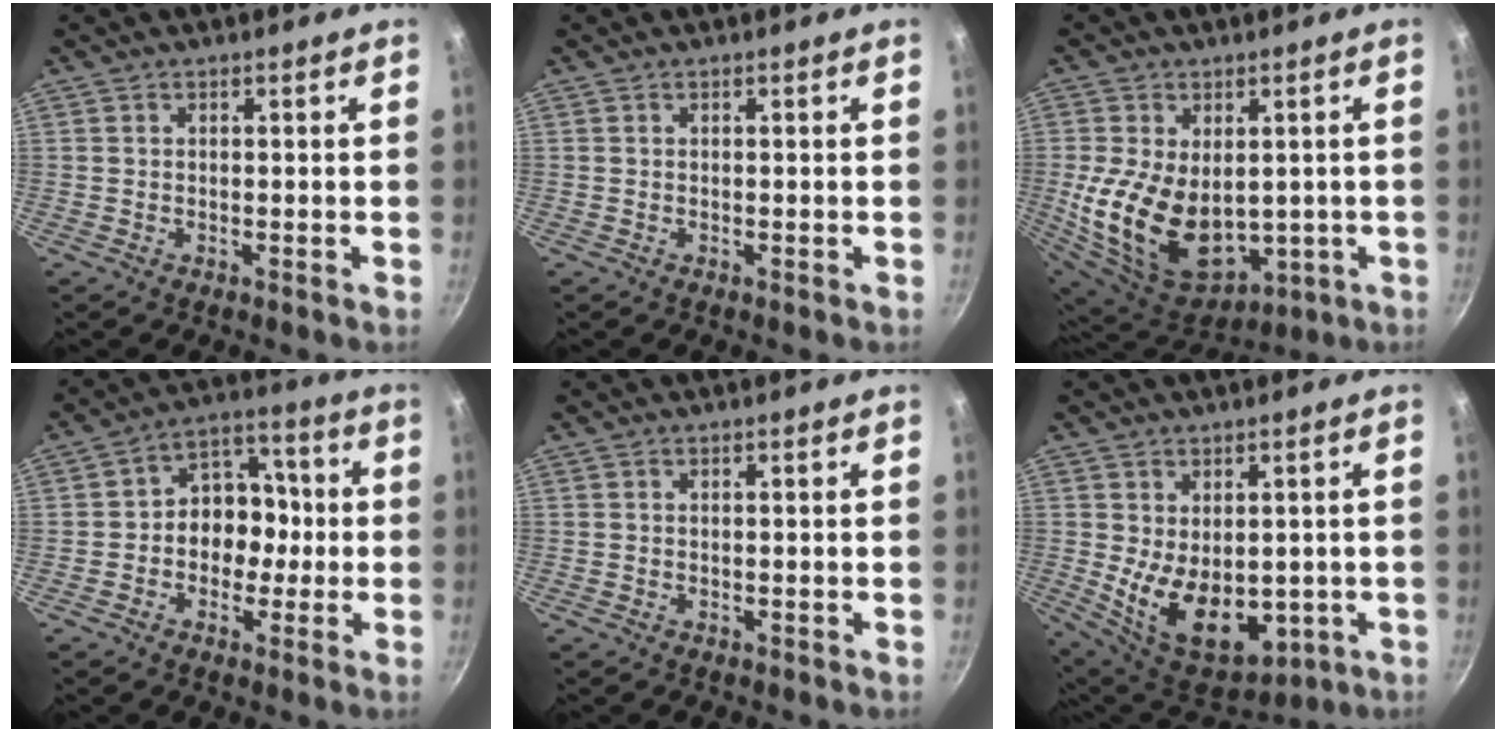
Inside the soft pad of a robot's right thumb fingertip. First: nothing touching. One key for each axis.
{"total": 0.0}
{"total": 19.8, "fx": -0.5, "fy": 13.0, "fz": 14.8, "tx": -0.275, "ty": -0.023, "tz": 0.025}
{"total": 10.4, "fx": -1.1, "fy": 8.4, "fz": 5.9, "tx": -0.024, "ty": 0.038, "tz": -0.032}
{"total": 0.0}
{"total": 15.3, "fx": -1.7, "fy": 9.7, "fz": 11.7, "tx": -0.153, "ty": -0.026, "tz": 0.004}